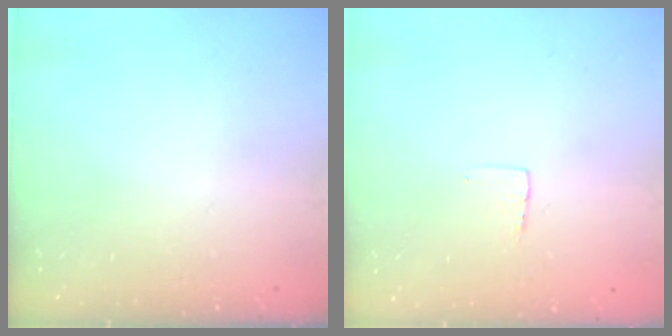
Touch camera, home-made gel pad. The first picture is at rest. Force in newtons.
{"total": 3.0, "press": 3.0, "slide": 0.2}